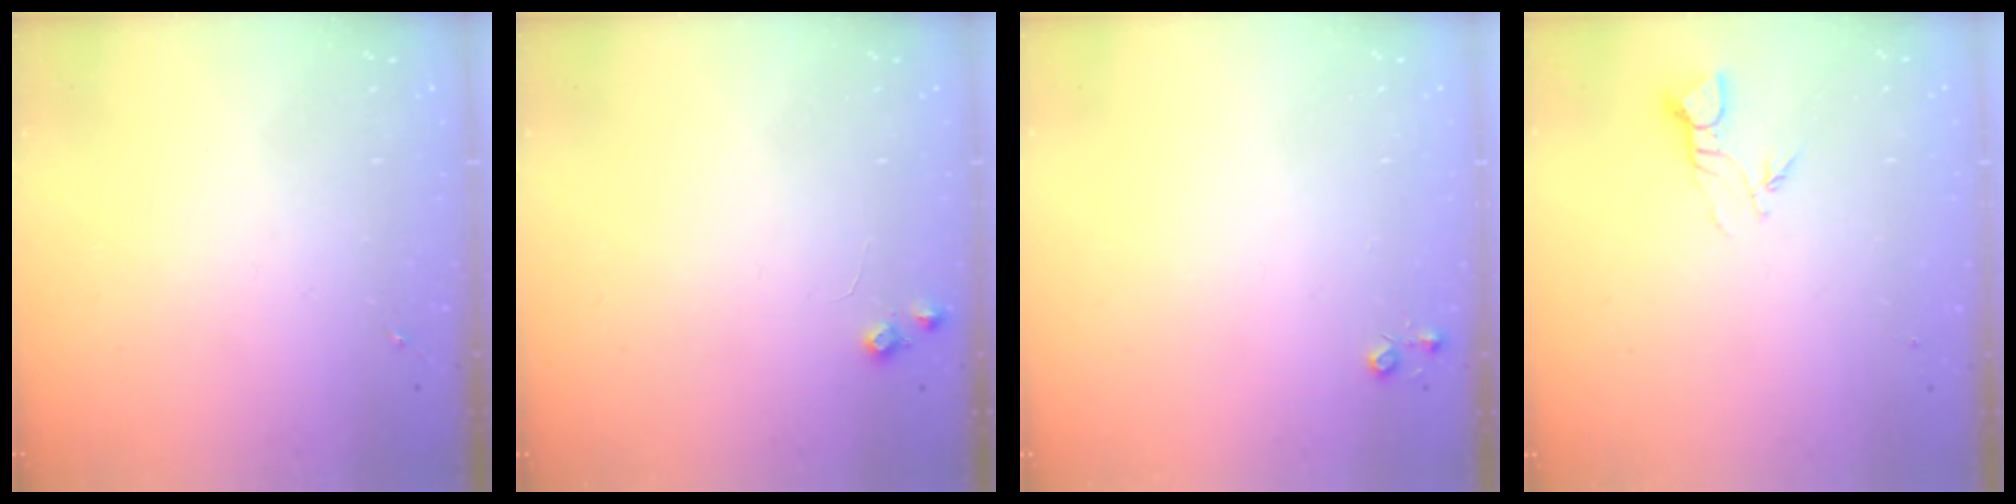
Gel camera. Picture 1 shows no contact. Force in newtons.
{"total": 5.7, "press": 5.6, "slide": 0.9}
{"total": 3.7, "press": 3.7, "slide": 0.5}
{"total": 3.4, "press": 3.4, "slide": 0.2}